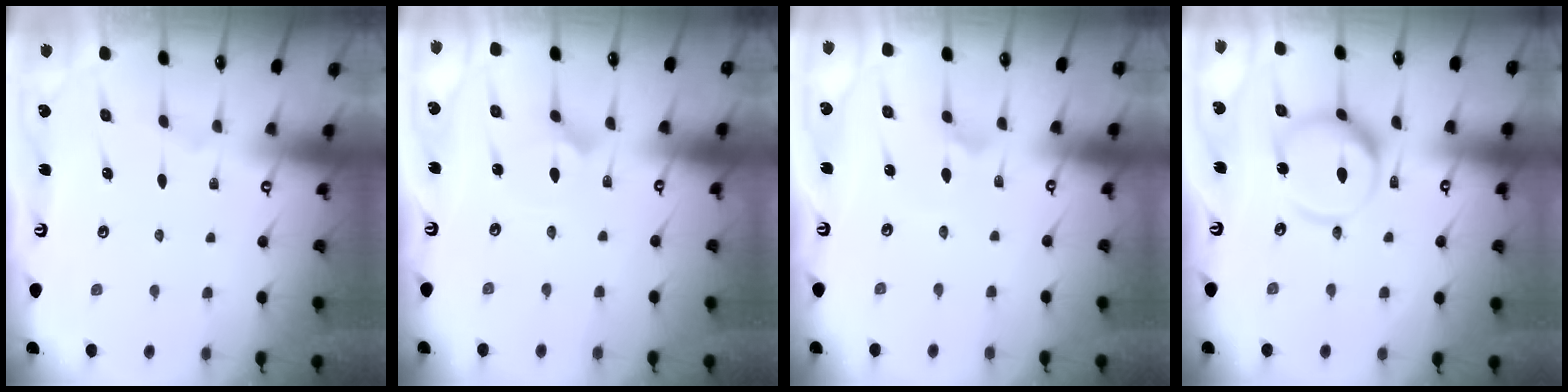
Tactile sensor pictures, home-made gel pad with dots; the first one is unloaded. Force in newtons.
{"total": 2.5, "press": 2.5, "slide": 0.1}
{"total": 2.5, "press": 2.4, "slide": 0.5}
{"total": 12.6, "press": 12.5, "slide": 1.3}